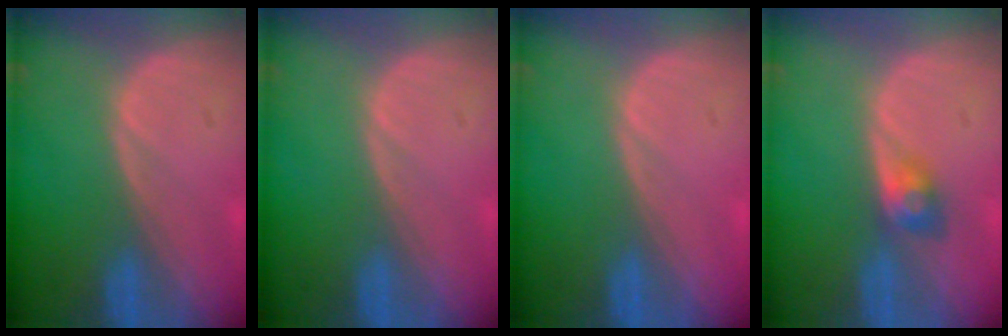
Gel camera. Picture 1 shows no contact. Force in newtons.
{"total": 0.0}
{"total": 0.0}
{"total": 3.0, "press": 2.6, "slide": 1.5}